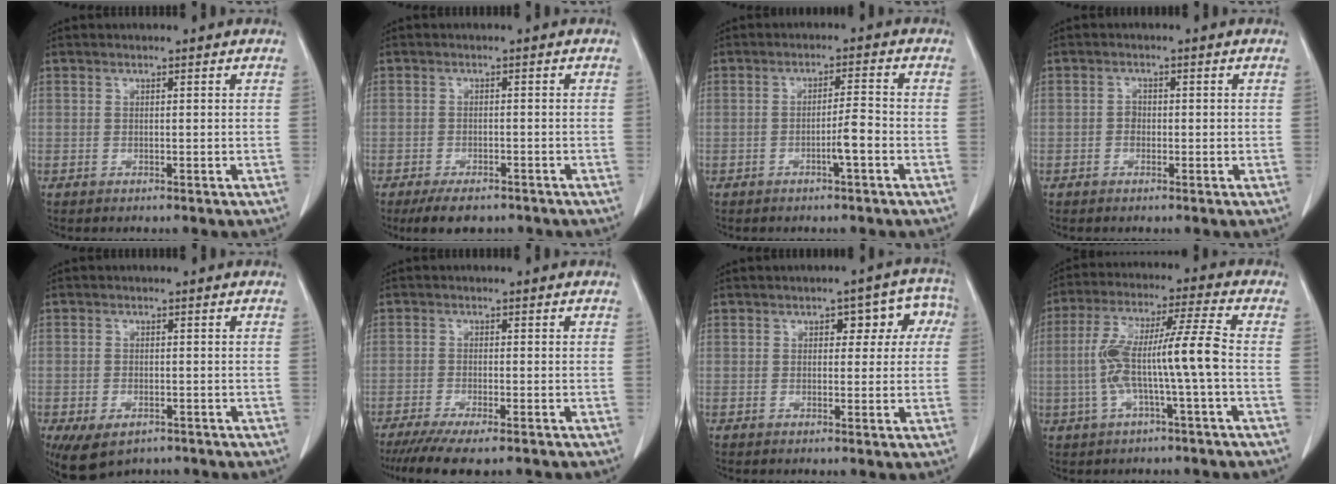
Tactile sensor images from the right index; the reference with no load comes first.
{"total": 5.0, "force": [-3.9, 2.1, 2.4], "torque": [-0.039, -0.005, -0.057]}
{"total": 3.6, "force": [-1.4, -0.1, 3.3], "torque": [-0.051, 0.001, -0.024]}
{"total": 1.2, "force": [-0.2, 1.1, 0.6], "torque": [-0.006, 0.005, -0.004]}
{"total": 6.5, "force": [-4.1, 3.5, 3.6], "torque": [-0.063, -0.007, -0.057]}
{"total": 10.3, "force": [-8.4, 1.6, 5.7], "torque": [-0.077, -0.018, -0.126]}
{"total": 6.1, "force": [1.4, 3.4, 4.8], "torque": [-0.038, 0.036, 0.014]}
{"total": 10.8, "force": [-1.7, -0.1, 10.7], "torque": [-0.212, 0.028, -0.032]}